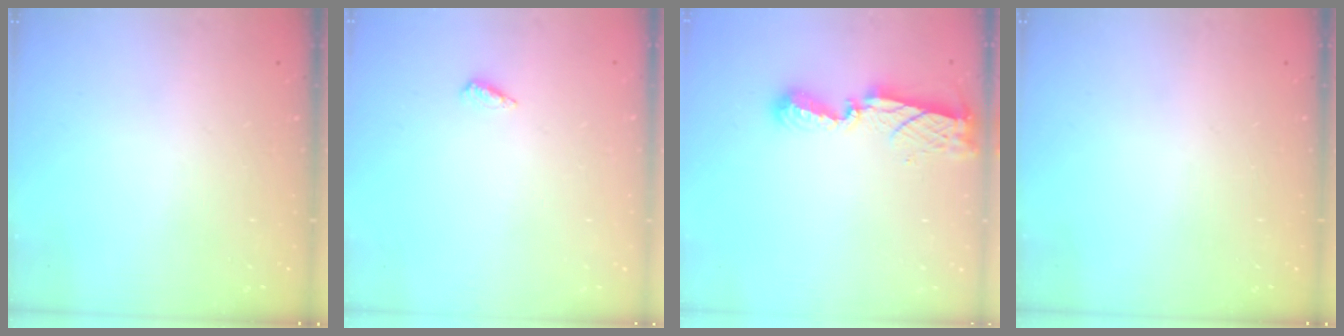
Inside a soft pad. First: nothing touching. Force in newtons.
{"total": 2.6, "press": 2.2, "slide": 1.3}
{"total": 7.9, "press": 7.9, "slide": 0.3}
{"total": 0.0}